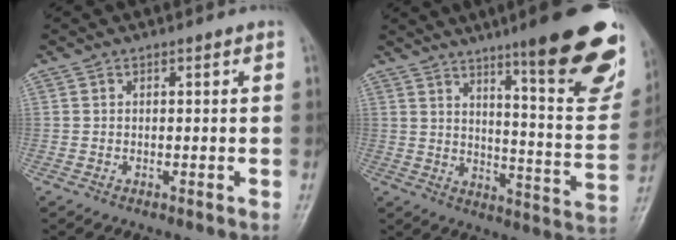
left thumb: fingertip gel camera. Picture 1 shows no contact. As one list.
[{"total": 23.8, "force": [14.6, 4.1, 18.3], "torque": [-0.215, -0.075, 0.203]}]